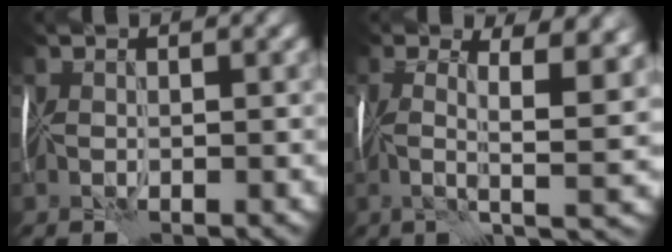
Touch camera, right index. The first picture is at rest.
{"total": 8.5, "force": [1.6, 2.1, 8.1], "torque": [-0.111, 0.000, 0.022]}